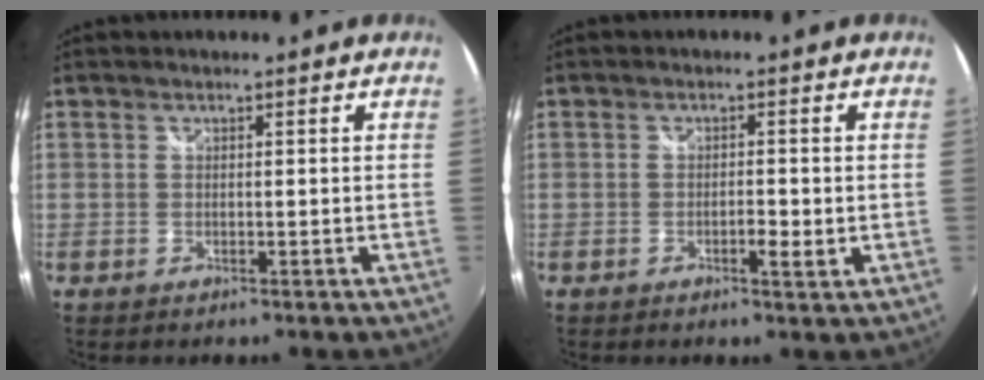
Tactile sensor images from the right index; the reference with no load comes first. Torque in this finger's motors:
{"motor_torque": [0.12, 0.11, 0.09, 0.01]}